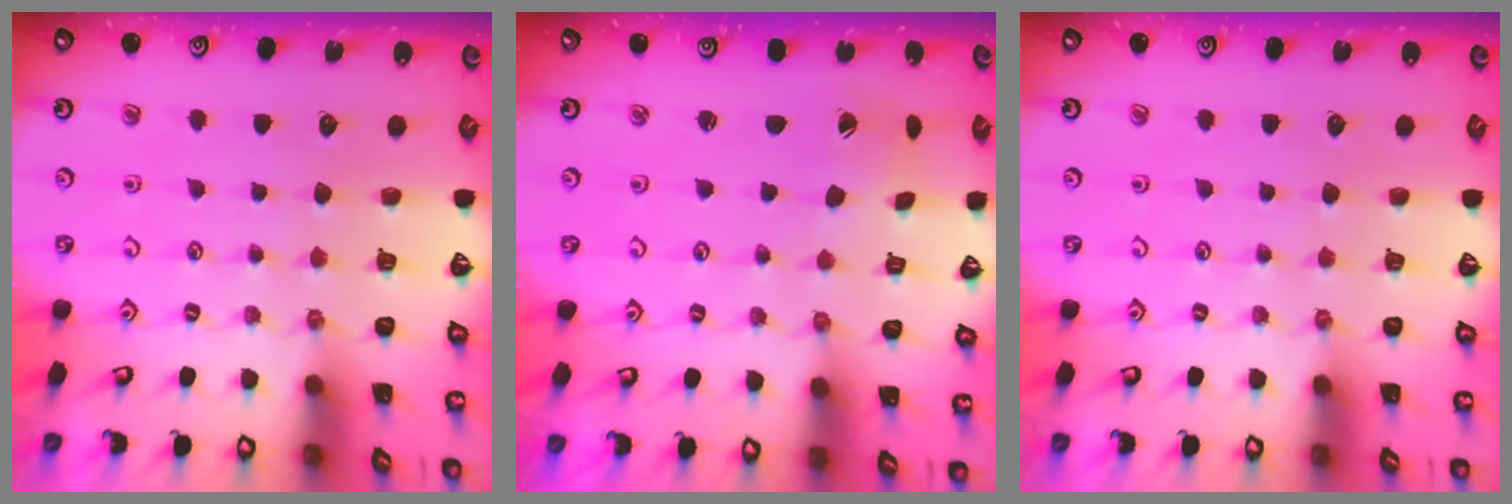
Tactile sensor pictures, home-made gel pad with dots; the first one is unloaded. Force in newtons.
{"total": 1.9, "press": 1.8, "slide": 0.2}
{"total": 0.0}